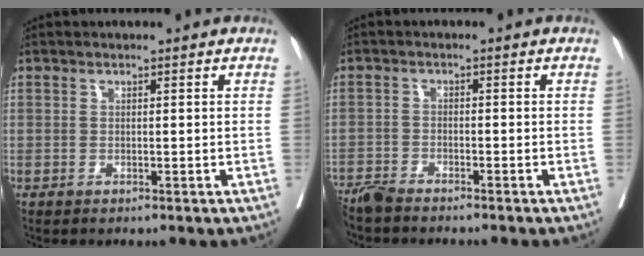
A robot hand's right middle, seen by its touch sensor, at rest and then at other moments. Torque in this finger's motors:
{"motor_torque": [-0.15, -0.52, 0.09, 0.04]}